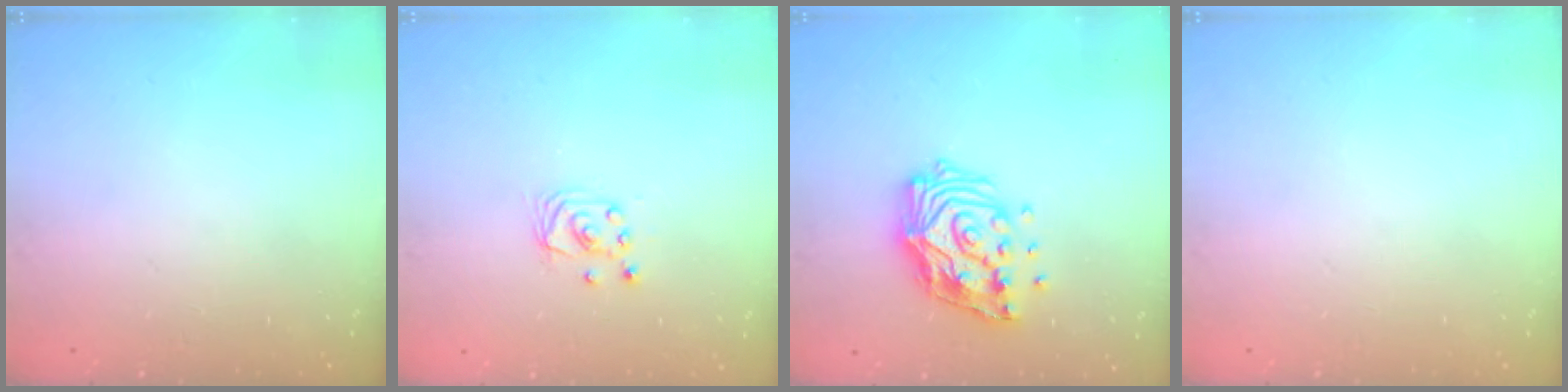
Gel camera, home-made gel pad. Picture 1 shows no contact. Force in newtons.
{"total": 2.4, "press": 2.4, "slide": 0.2}
{"total": 15.4, "press": 15.3, "slide": 2.1}
{"total": 0.0}